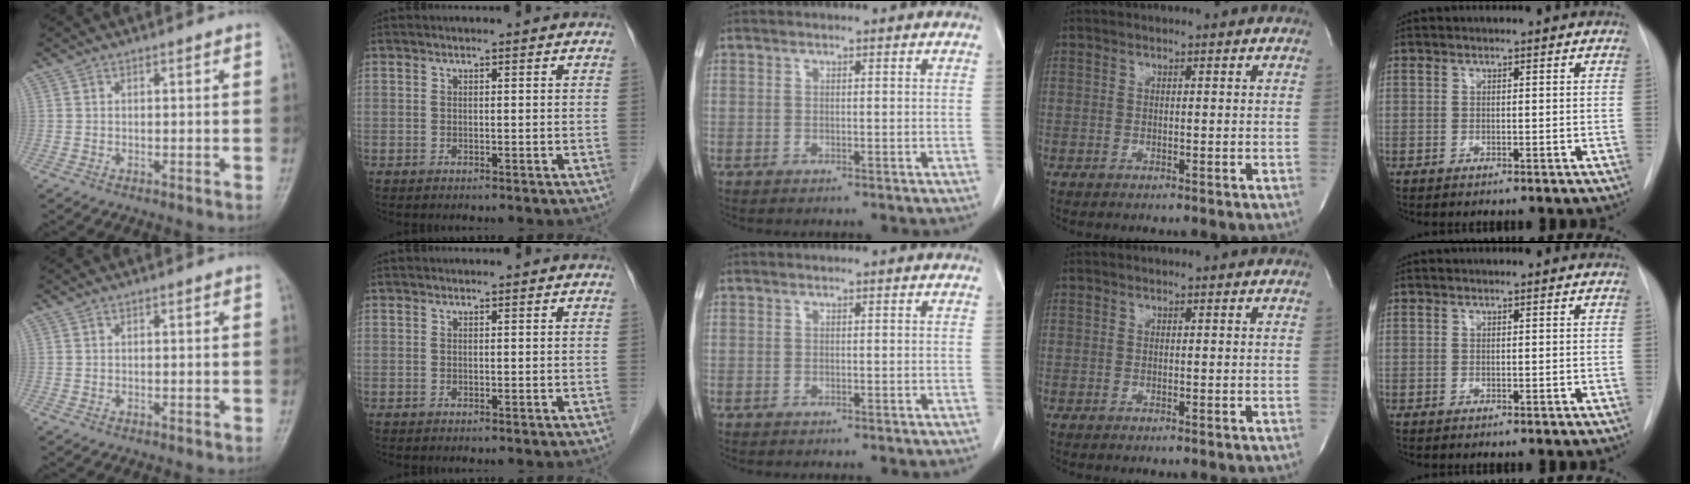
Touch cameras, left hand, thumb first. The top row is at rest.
{}